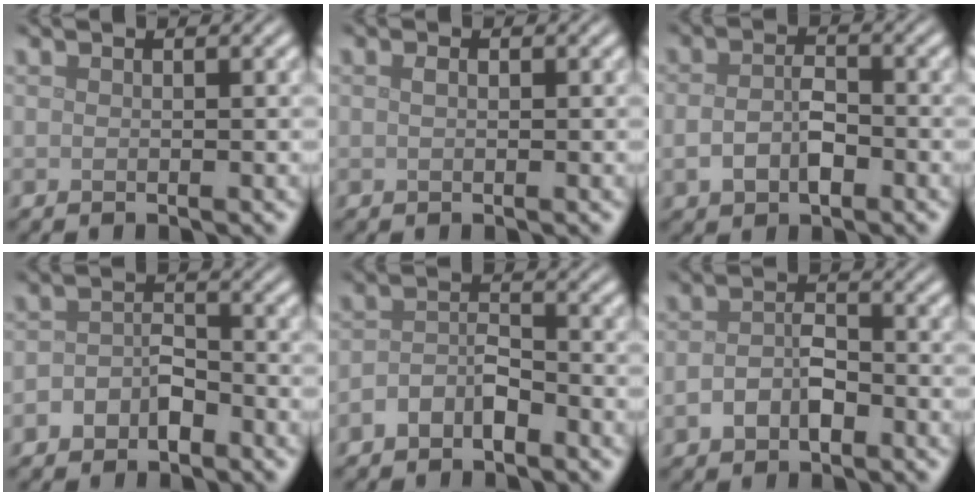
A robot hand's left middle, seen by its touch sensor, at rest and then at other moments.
{"total": 0.6, "force": [0.1, 0.3, 0.5], "torque": [-0.013, 0.002, 0.002]}
{"total": 3.0, "force": [-0.8, 1.7, 2.3], "torque": [-0.049, -0.002, -0.015]}
{"total": 2.9, "force": [-1.6, 1.8, 1.6], "torque": [-0.027, 0.007, -0.030]}
{"total": 2.7, "force": [-1.6, 1.4, 1.6], "torque": [-0.029, 0.010, -0.034]}
{"total": 3.0, "force": [-1.1, 1.8, 2.1], "torque": [-0.044, 0.002, -0.020]}